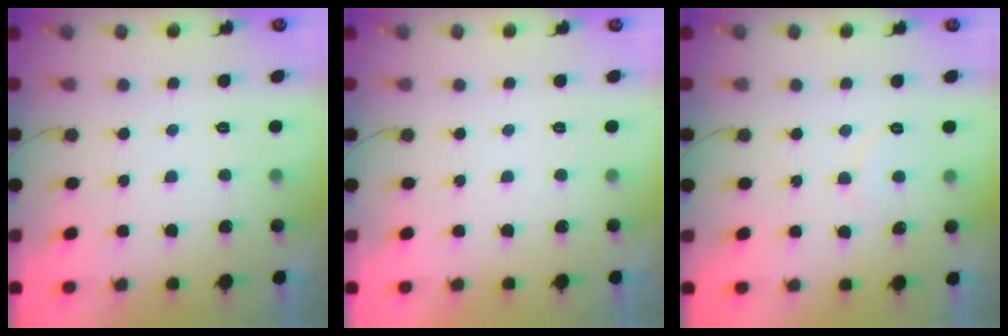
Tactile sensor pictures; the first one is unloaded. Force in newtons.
{"total": 1.8, "press": 1.8, "slide": 0.1}
{"total": 5.5, "press": 5.5, "slide": 0.5}